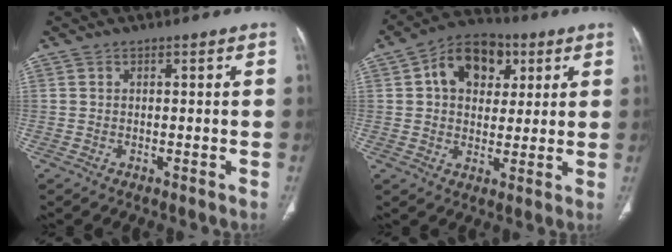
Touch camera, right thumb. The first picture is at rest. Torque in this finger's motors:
{"motor_torque": [-0.32, 0.42, 0.05, -0.02, 0.22]}